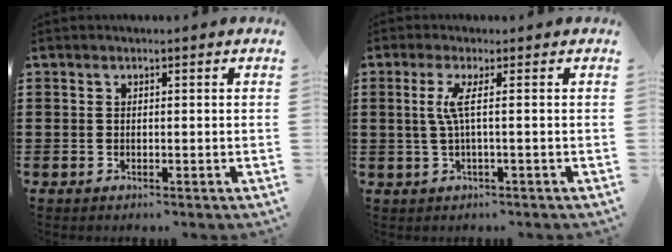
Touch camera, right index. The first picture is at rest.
{"total": 3.7, "force": [0.2, -0.4, 3.6], "torque": [-0.085, -0.012, -0.004]}